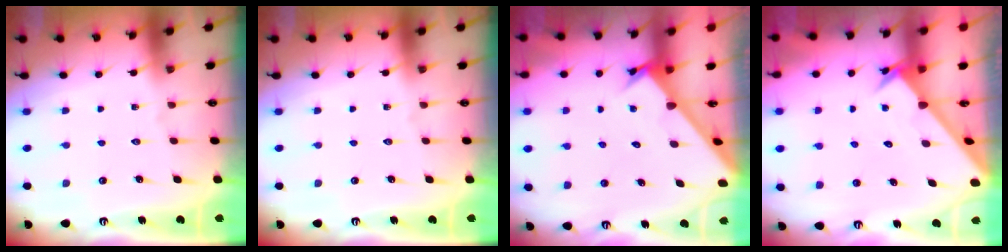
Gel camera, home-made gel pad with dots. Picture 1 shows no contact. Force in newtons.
{"total": 0.0}
{"total": 2.3, "press": 2.3, "slide": 0.1}
{"total": 2.6, "press": 2.6, "slide": 0.2}